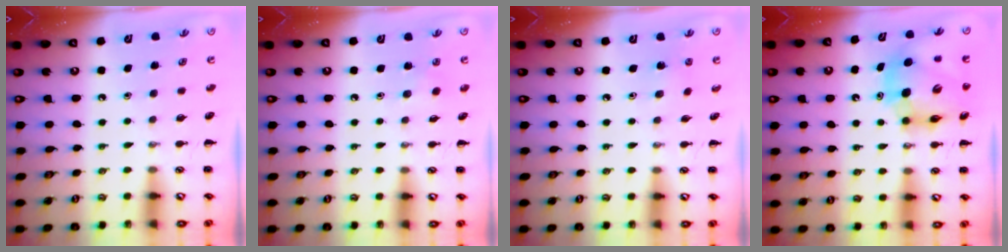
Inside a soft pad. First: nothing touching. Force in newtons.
{"total": 4.8, "press": 4.7, "slide": 1.2}
{"total": 1.5, "press": 1.4, "slide": 0.5}
{"total": 12.5, "press": 12.0, "slide": 3.5}